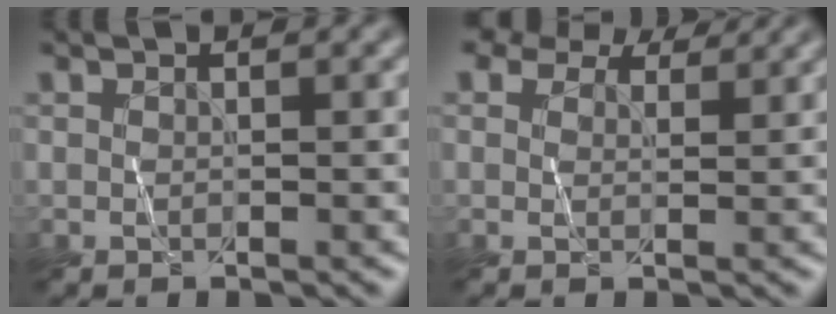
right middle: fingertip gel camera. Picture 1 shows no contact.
{"total": 6.7, "force": [5.4, 2.8, 2.9], "torque": [-0.061, 0.008, 0.072]}